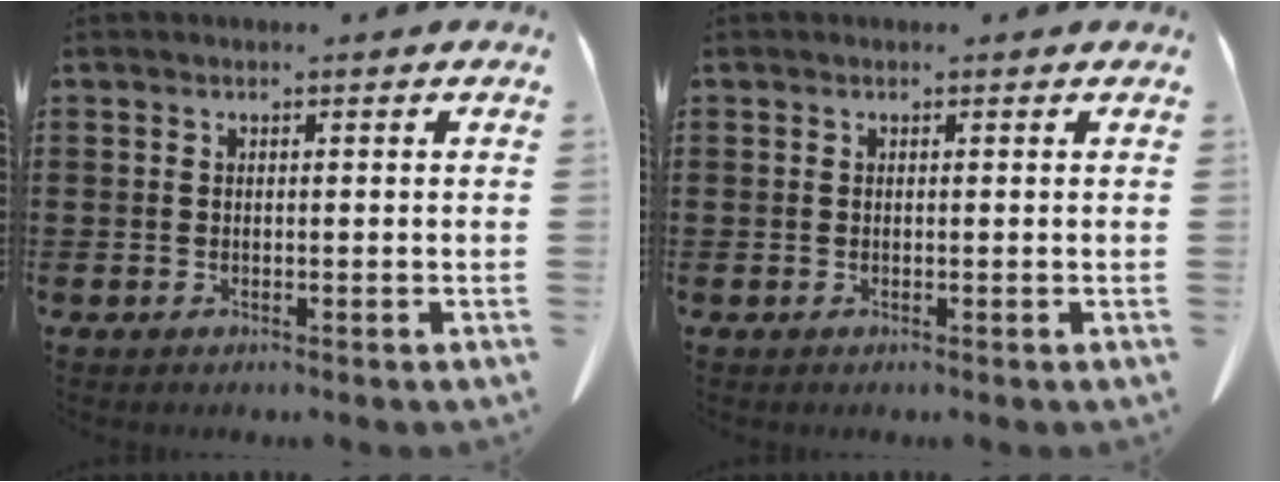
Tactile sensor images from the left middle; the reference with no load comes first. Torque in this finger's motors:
{"motor_torque": [0.21, 0.02, -0.03, 0.01]}